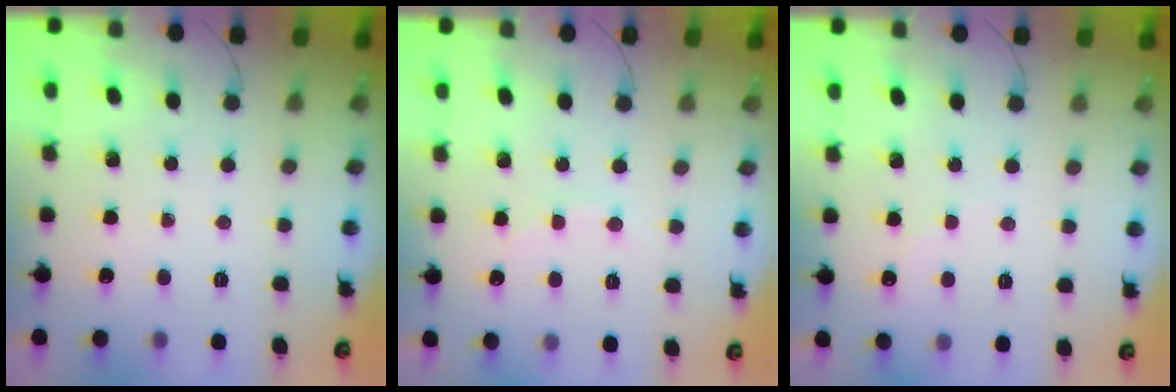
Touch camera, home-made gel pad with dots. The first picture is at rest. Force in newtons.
{"total": 4.2, "press": 4.0, "slide": 1.2}
{"total": 5.0, "press": 4.9, "slide": 1.0}